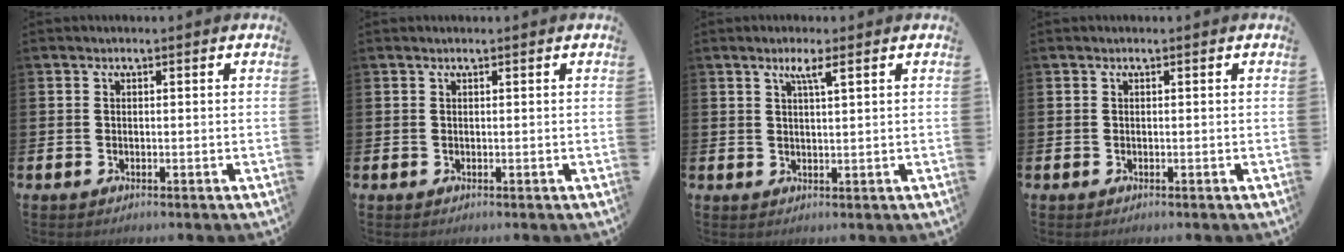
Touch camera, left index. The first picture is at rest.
{"total": 0.0}
{"total": 2.8, "force": [1.9, 0.3, 2.1], "torque": [-0.049, 0.006, 0.033]}
{"total": 0.0}